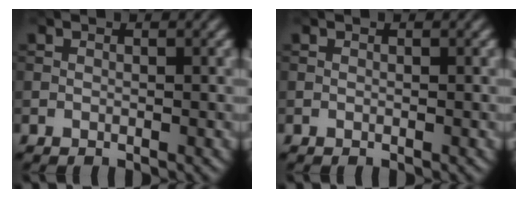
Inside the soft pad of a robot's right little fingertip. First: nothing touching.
{"total": 0.0}